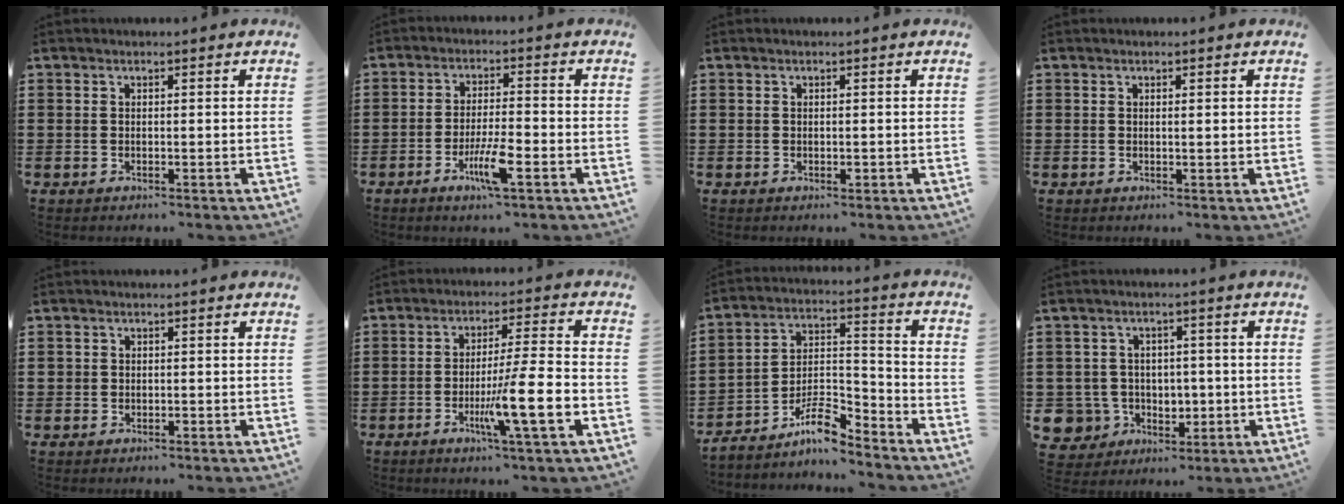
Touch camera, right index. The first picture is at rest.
{"total": 6.6, "force": [-3.0, 1.1, 5.7], "torque": [-0.110, -0.007, -0.055]}
{"total": 0.6, "force": [-0.2, 0.3, 0.5], "torque": [-0.010, -0.002, -0.003]}
{"total": 0.5, "force": [0.2, 0.0, 0.5], "torque": [-0.010, -0.001, 0.003]}
{"total": 0.7, "force": [-0.2, 0.6, 0.2], "torque": [-0.006, 0.002, -0.004]}
{"total": 10.3, "force": [-3.6, 0.4, 9.6], "torque": [-0.169, -0.009, -0.065]}
{"total": 8.6, "force": [-6.7, 2.9, 4.6], "torque": [-0.083, 0.019, -0.126]}
{"total": 6.3, "force": [-0.8, 6.2, 1.2], "torque": [-0.060, 0.007, -0.009]}